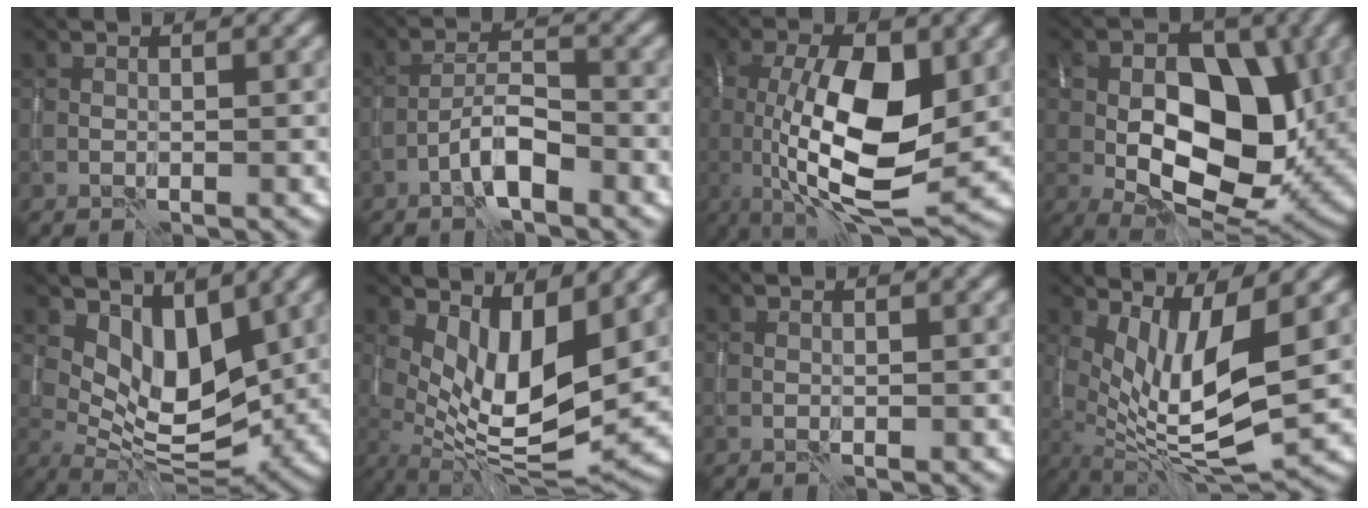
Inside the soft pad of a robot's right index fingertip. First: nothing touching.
{"total": 3.4, "force": [-2.1, 0.8, 2.6], "torque": [-0.048, 0.014, -0.046]}
{"total": 11.3, "force": [0.2, 4.4, 10.4], "torque": [-0.184, -0.004, 0.004]}
{"total": 14.8, "force": [0.2, 9.0, 11.7], "torque": [-0.165, -0.002, 0.000]}
{"total": 5.8, "force": [2.8, 2.8, 4.2], "torque": [-0.077, -0.021, 0.051]}
{"total": 8.3, "force": [2.2, 3.1, 7.4], "torque": [-0.137, -0.014, 0.043]}
{"total": 0.0}
{"total": 8.6, "force": [1.6, 2.3, 8.1], "torque": [-0.158, -0.012, 0.034]}